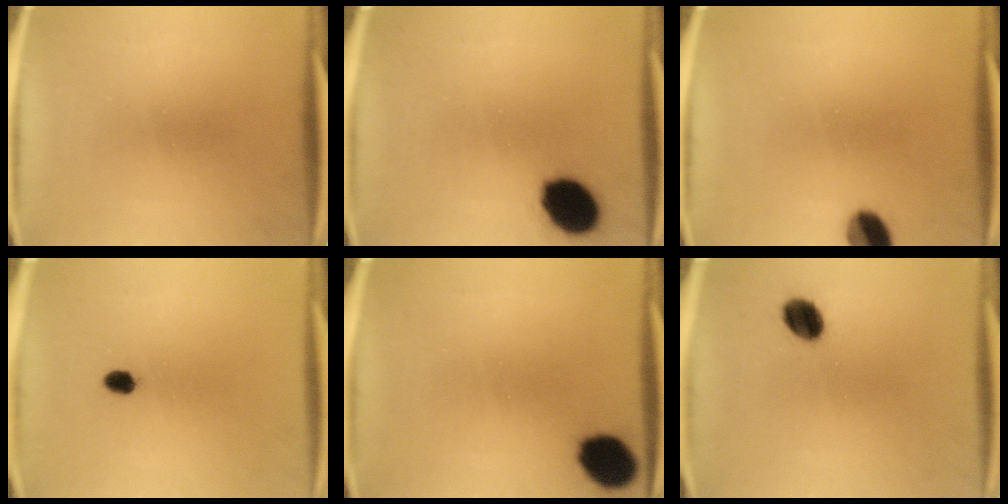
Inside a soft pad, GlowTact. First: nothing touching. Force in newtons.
{"total": 11.6}
{"total": 6.0}
{"total": 2.1}
{"total": 9.8}
{"total": 6.5}